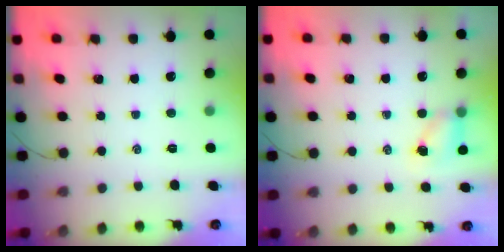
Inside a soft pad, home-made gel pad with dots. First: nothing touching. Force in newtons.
{"total": 4.6, "press": 4.6, "slide": 0.7}